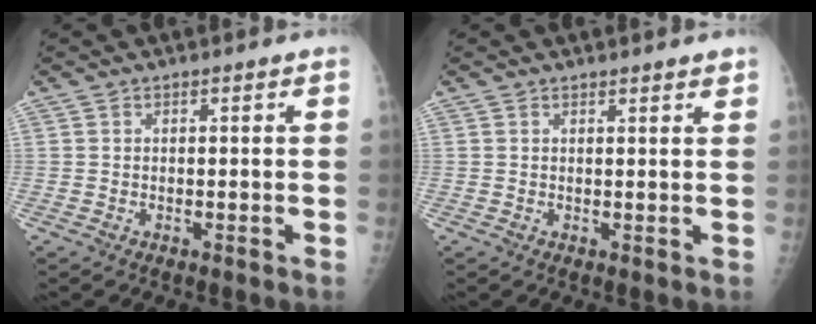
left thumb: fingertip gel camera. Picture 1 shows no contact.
{"total": 1.7, "force": [1.5, 0.0, 0.8], "torque": [-0.005, -0.006, 0.020]}